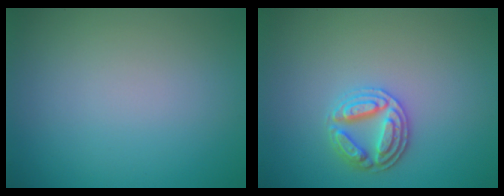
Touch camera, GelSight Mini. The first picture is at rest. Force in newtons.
{"total": 3.0, "press": 2.9, "slide": 0.8}